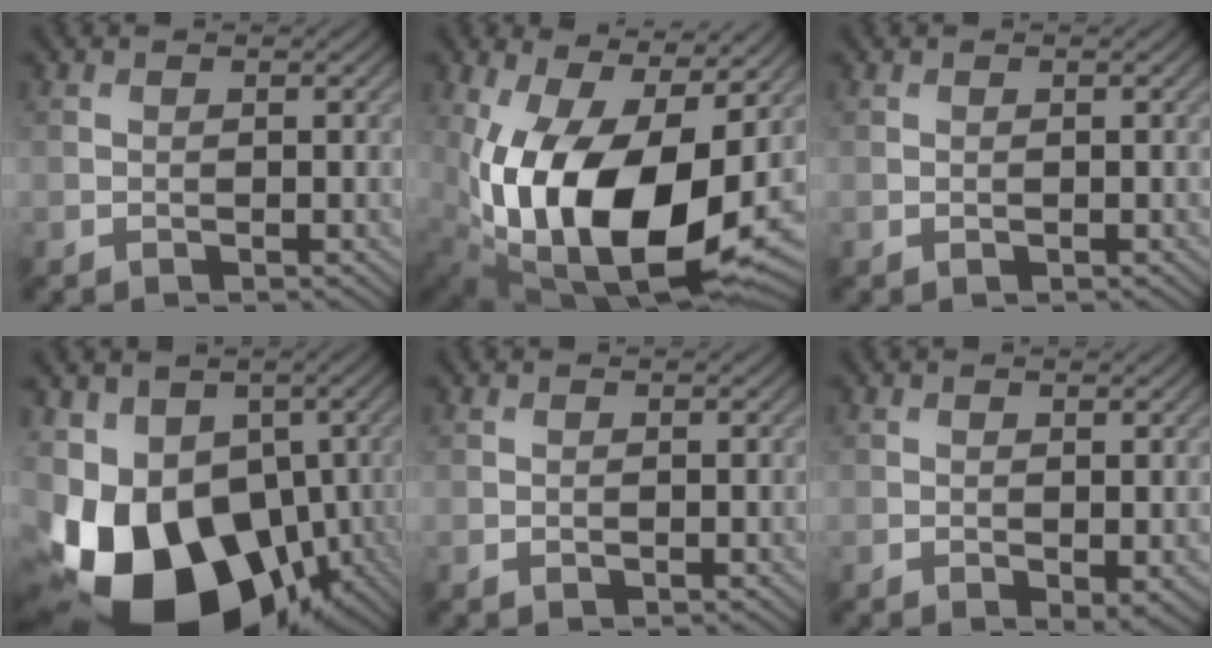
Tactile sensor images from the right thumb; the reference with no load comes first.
{"total": 19.0, "force": [-1.2, 10.4, 15.9], "torque": [-0.311, -0.039, -0.008]}
{"total": 0.0}
{"total": 19.2, "force": [-5.9, 13.4, 12.4], "torque": [-0.244, -0.030, -0.086]}
{"total": 0.0}
{"total": 1.6, "force": [-0.4, 0.7, 1.4], "torque": [-0.023, -0.010, -0.005]}